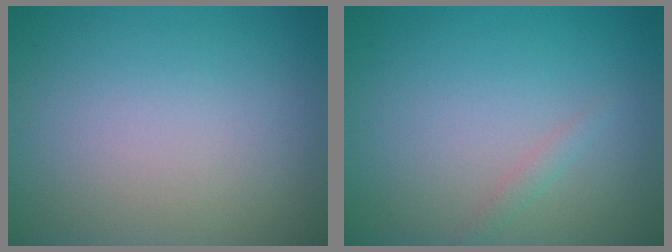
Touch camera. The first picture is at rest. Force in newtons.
{"total": 0.8, "press": 0.8, "slide": 0.0}